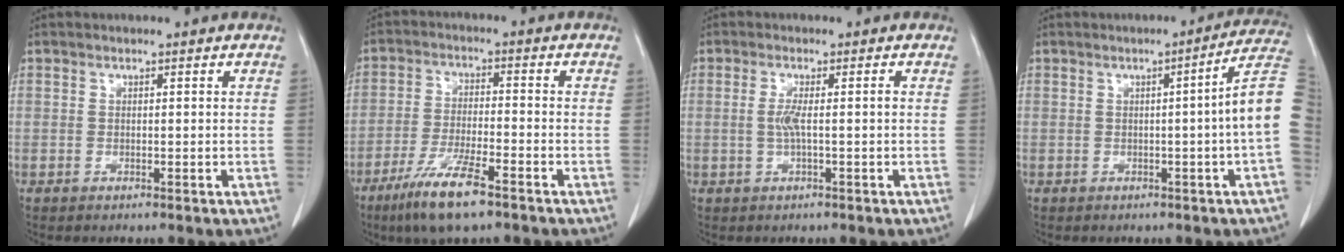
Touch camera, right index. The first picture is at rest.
{"total": 9.3, "force": [-6.2, 1.1, 6.9], "torque": [-0.140, -0.022, -0.112]}
{"total": 2.7, "force": [-0.3, 0.0, 2.7], "torque": [-0.054, 0.001, -0.004]}
{"total": 7.6, "force": [-0.4, -1.6, 7.5], "torque": [-0.083, 0.010, -0.009]}